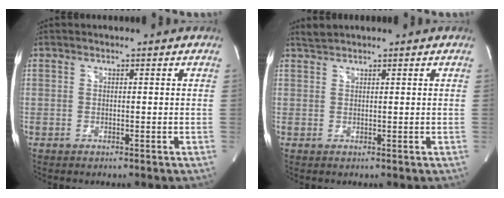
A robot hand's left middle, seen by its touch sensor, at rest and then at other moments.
{"total": 1.3, "force": [1.3, -0.2, 0.0], "torque": [-0.008, 0.008, 0.031]}